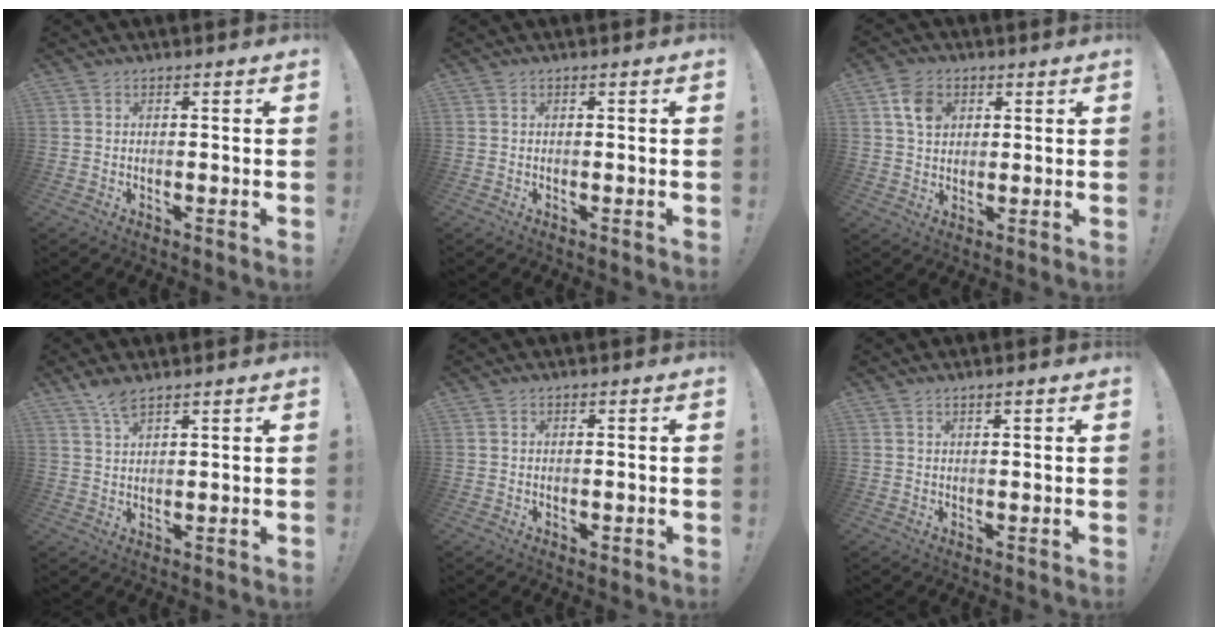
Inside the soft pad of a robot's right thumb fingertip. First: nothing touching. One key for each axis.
{"total": 0.0}
{"total": 8.2, "fx": 3.0, "fy": 6.2, "fz": 4.3, "tx": -0.069, "ty": 0.004, "tz": 0.061}
{"total": 4.5, "fx": 3.4, "fy": 1.1, "fz": 2.8, "tx": -0.055, "ty": -0.016, "tz": 0.061}
{"total": 0.7, "fx": -0.2, "fy": 0.6, "fz": 0.4, "tx": -0.007, "ty": 0.004, "tz": -0.002}
{"total": 1.4, "fx": 0.9, "fy": 0.0, "fz": 1.0, "tx": -0.030, "ty": 0.004, "tz": 0.017}